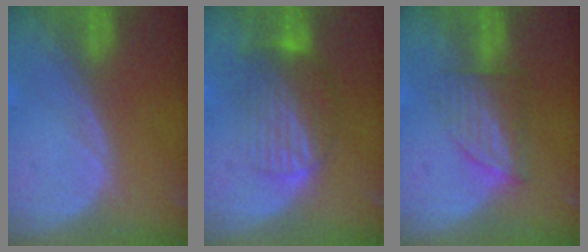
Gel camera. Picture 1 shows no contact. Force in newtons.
{"total": 7.9, "press": 7.1, "slide": 3.5}
{"total": 6.2, "press": 5.5, "slide": 2.9}